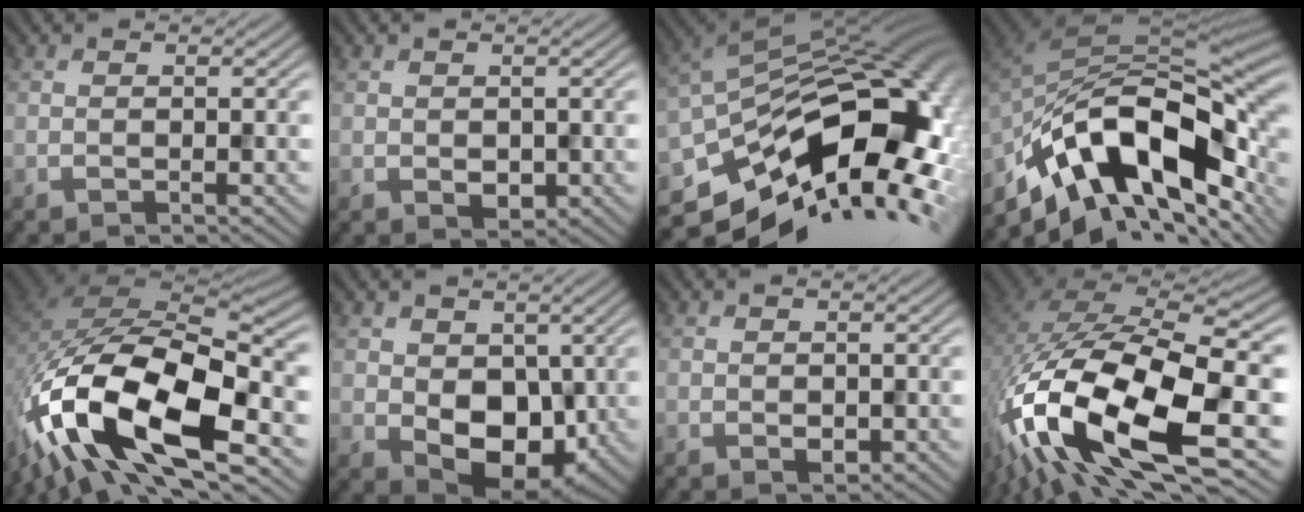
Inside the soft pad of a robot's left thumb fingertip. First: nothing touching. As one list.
[{"total": 1.2, "force": [-0.1, 1.1, 0.3], "torque": [-0.009, -0.005, 0.006]}, {"total": 16.2, "force": [-6.3, 8.9, 11.9], "torque": [-0.187, -0.017, -0.100]}, {"total": 16.3, "force": [-7.6, 8.6, 11.6], "torque": [-0.198, -0.010, -0.130]}, {"total": 17.0, "force": [-8.3, 8.2, 12.4], "torque": [-0.246, -0.026, -0.162]}, {"total": 7.9, "force": [0.0, 6.0, 5.2], "torque": [-0.099, -0.021, 0.007]}, {"total": 0.7, "force": [-0.2, 0.7, 0.0], "torque": [0.001, -0.002, 0.000]}, {"total": 18.3, "force": [-6.7, 8.2, 14.9], "torque": [-0.312, -0.023, -0.118]}]